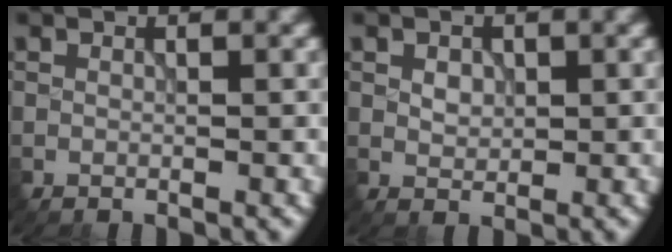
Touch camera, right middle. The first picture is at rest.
{"total": 1.4, "force": [0.3, 1.1, 0.9], "torque": [-0.015, -0.001, 0.007]}